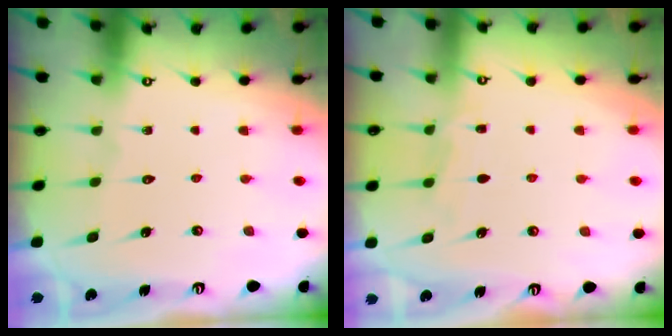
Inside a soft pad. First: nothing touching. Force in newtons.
{"total": 5.3, "press": 5.2, "slide": 0.6}